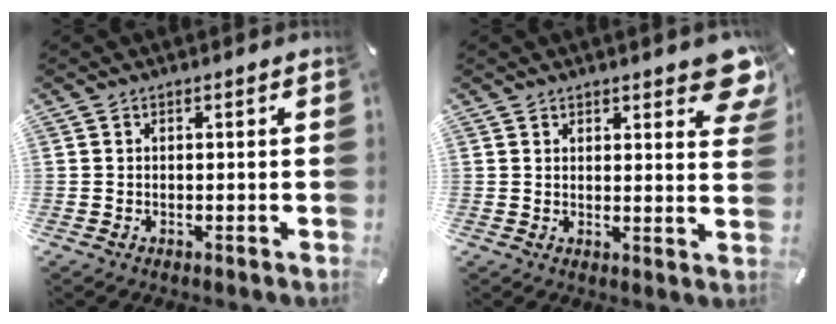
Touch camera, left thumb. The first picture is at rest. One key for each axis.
{"total": 6.0, "fx": 4.5, "fy": 2.4, "fz": 3.2, "tx": -0.026, "ty": -0.028, "tz": 0.074}